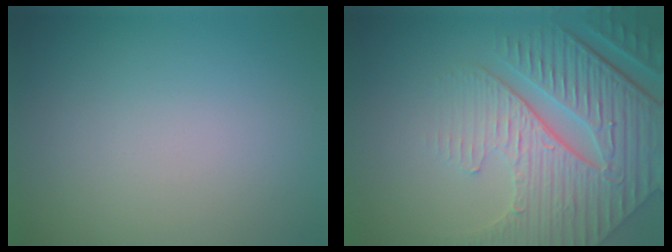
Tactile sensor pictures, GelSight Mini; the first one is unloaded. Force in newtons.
{"total": 9.1, "press": 6.2, "slide": 6.6}